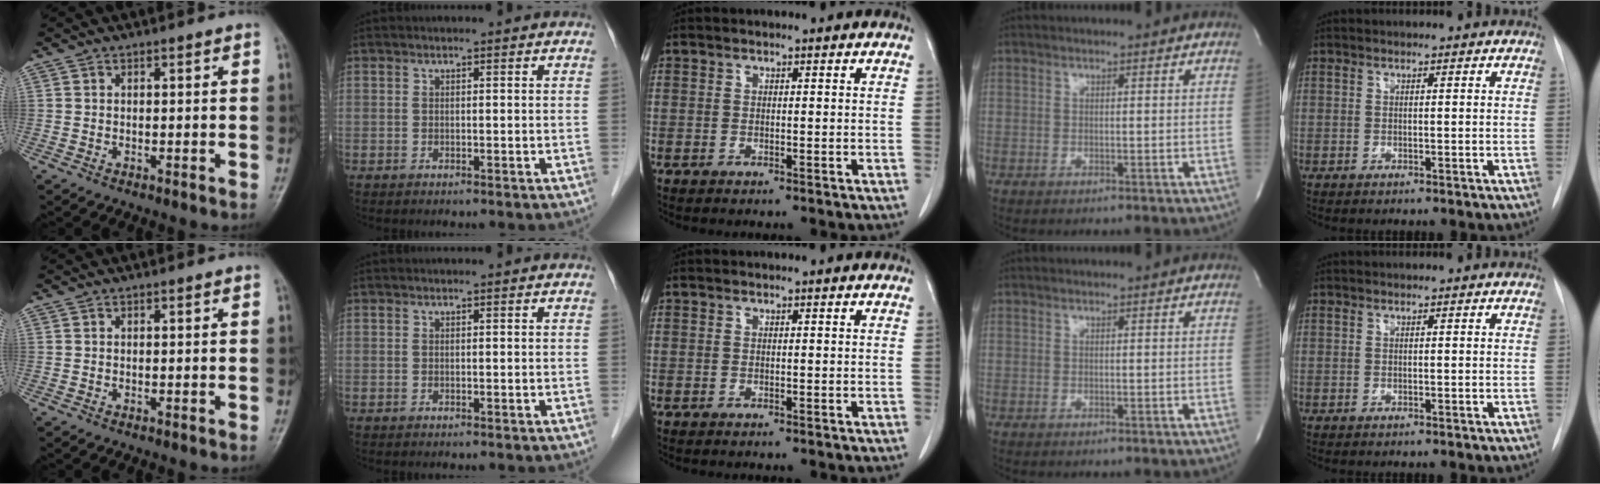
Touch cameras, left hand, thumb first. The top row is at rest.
{}